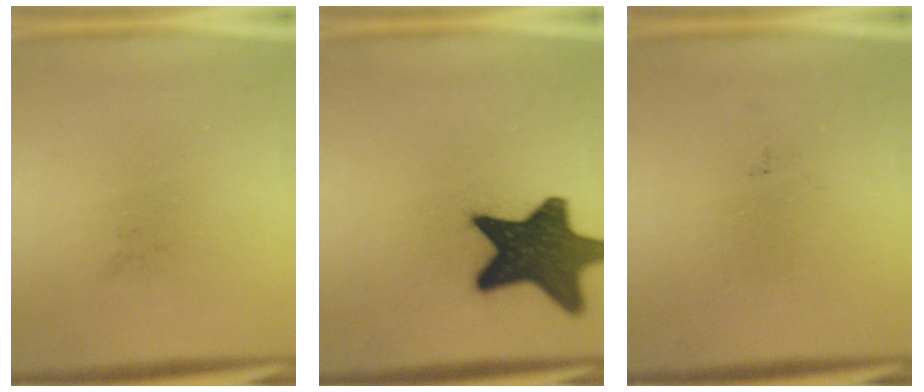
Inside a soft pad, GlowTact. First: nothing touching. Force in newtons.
{"total": 17.1}
{"total": 0.0}